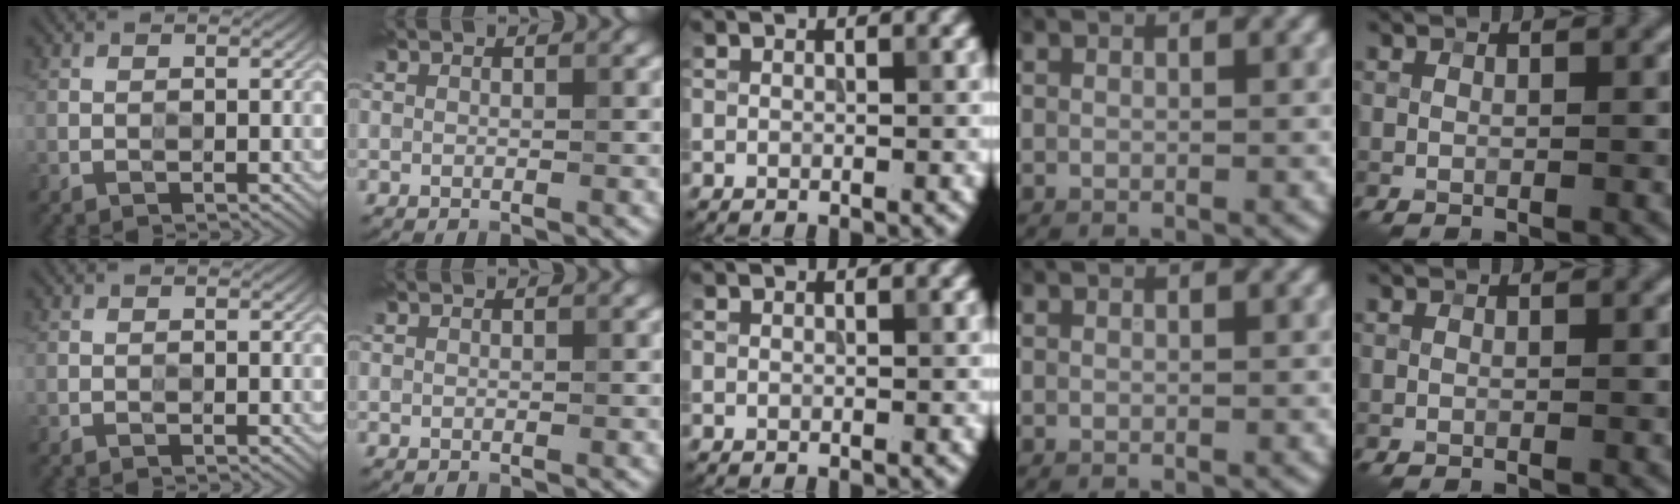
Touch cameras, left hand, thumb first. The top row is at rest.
{}